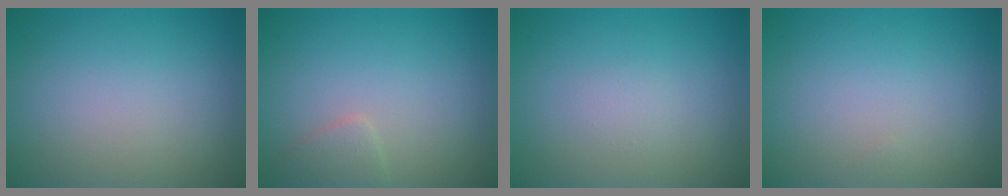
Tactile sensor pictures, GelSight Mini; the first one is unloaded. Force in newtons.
{"total": 1.4, "press": 1.4, "slide": 0.1}
{"total": 0.7, "press": 0.7, "slide": 0.1}
{"total": 0.0}